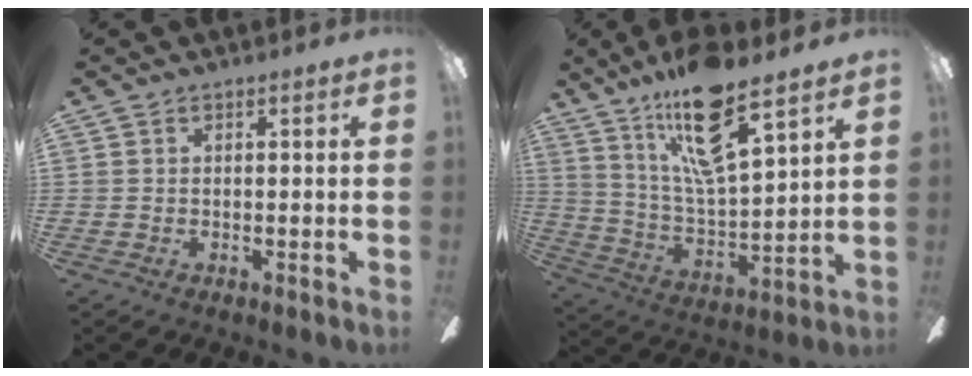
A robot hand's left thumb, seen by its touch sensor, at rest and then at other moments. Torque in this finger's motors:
{"motor_torque": [0.30, 0.35, 1.42, -1.35, 0.14]}